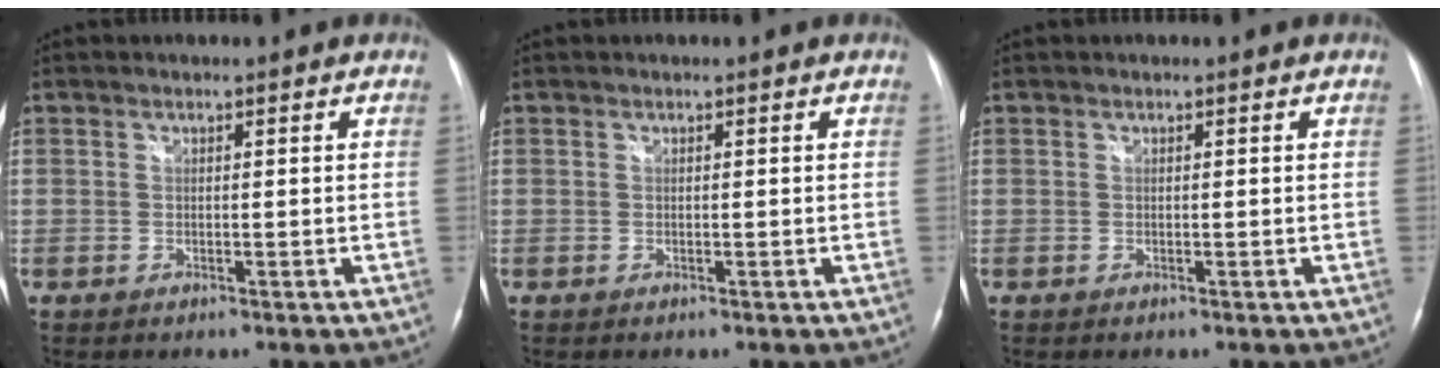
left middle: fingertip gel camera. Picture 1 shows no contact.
{"total": 0.0}
{"total": 0.0}